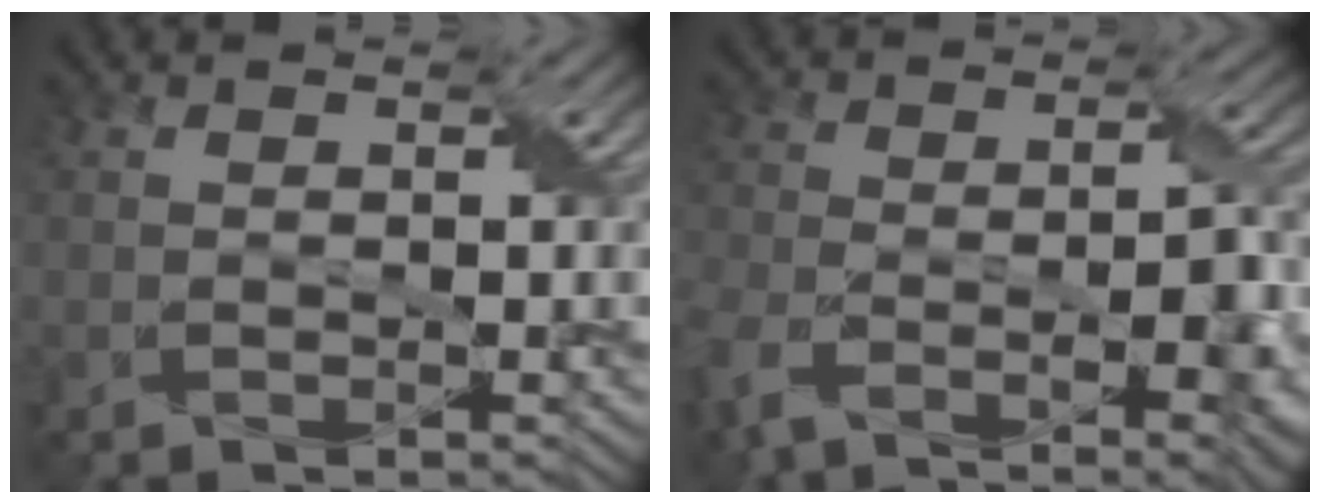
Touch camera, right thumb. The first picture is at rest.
{"total": 11.5, "force": [-6.3, 4.2, 8.7], "torque": [-0.164, -0.014, -0.114]}